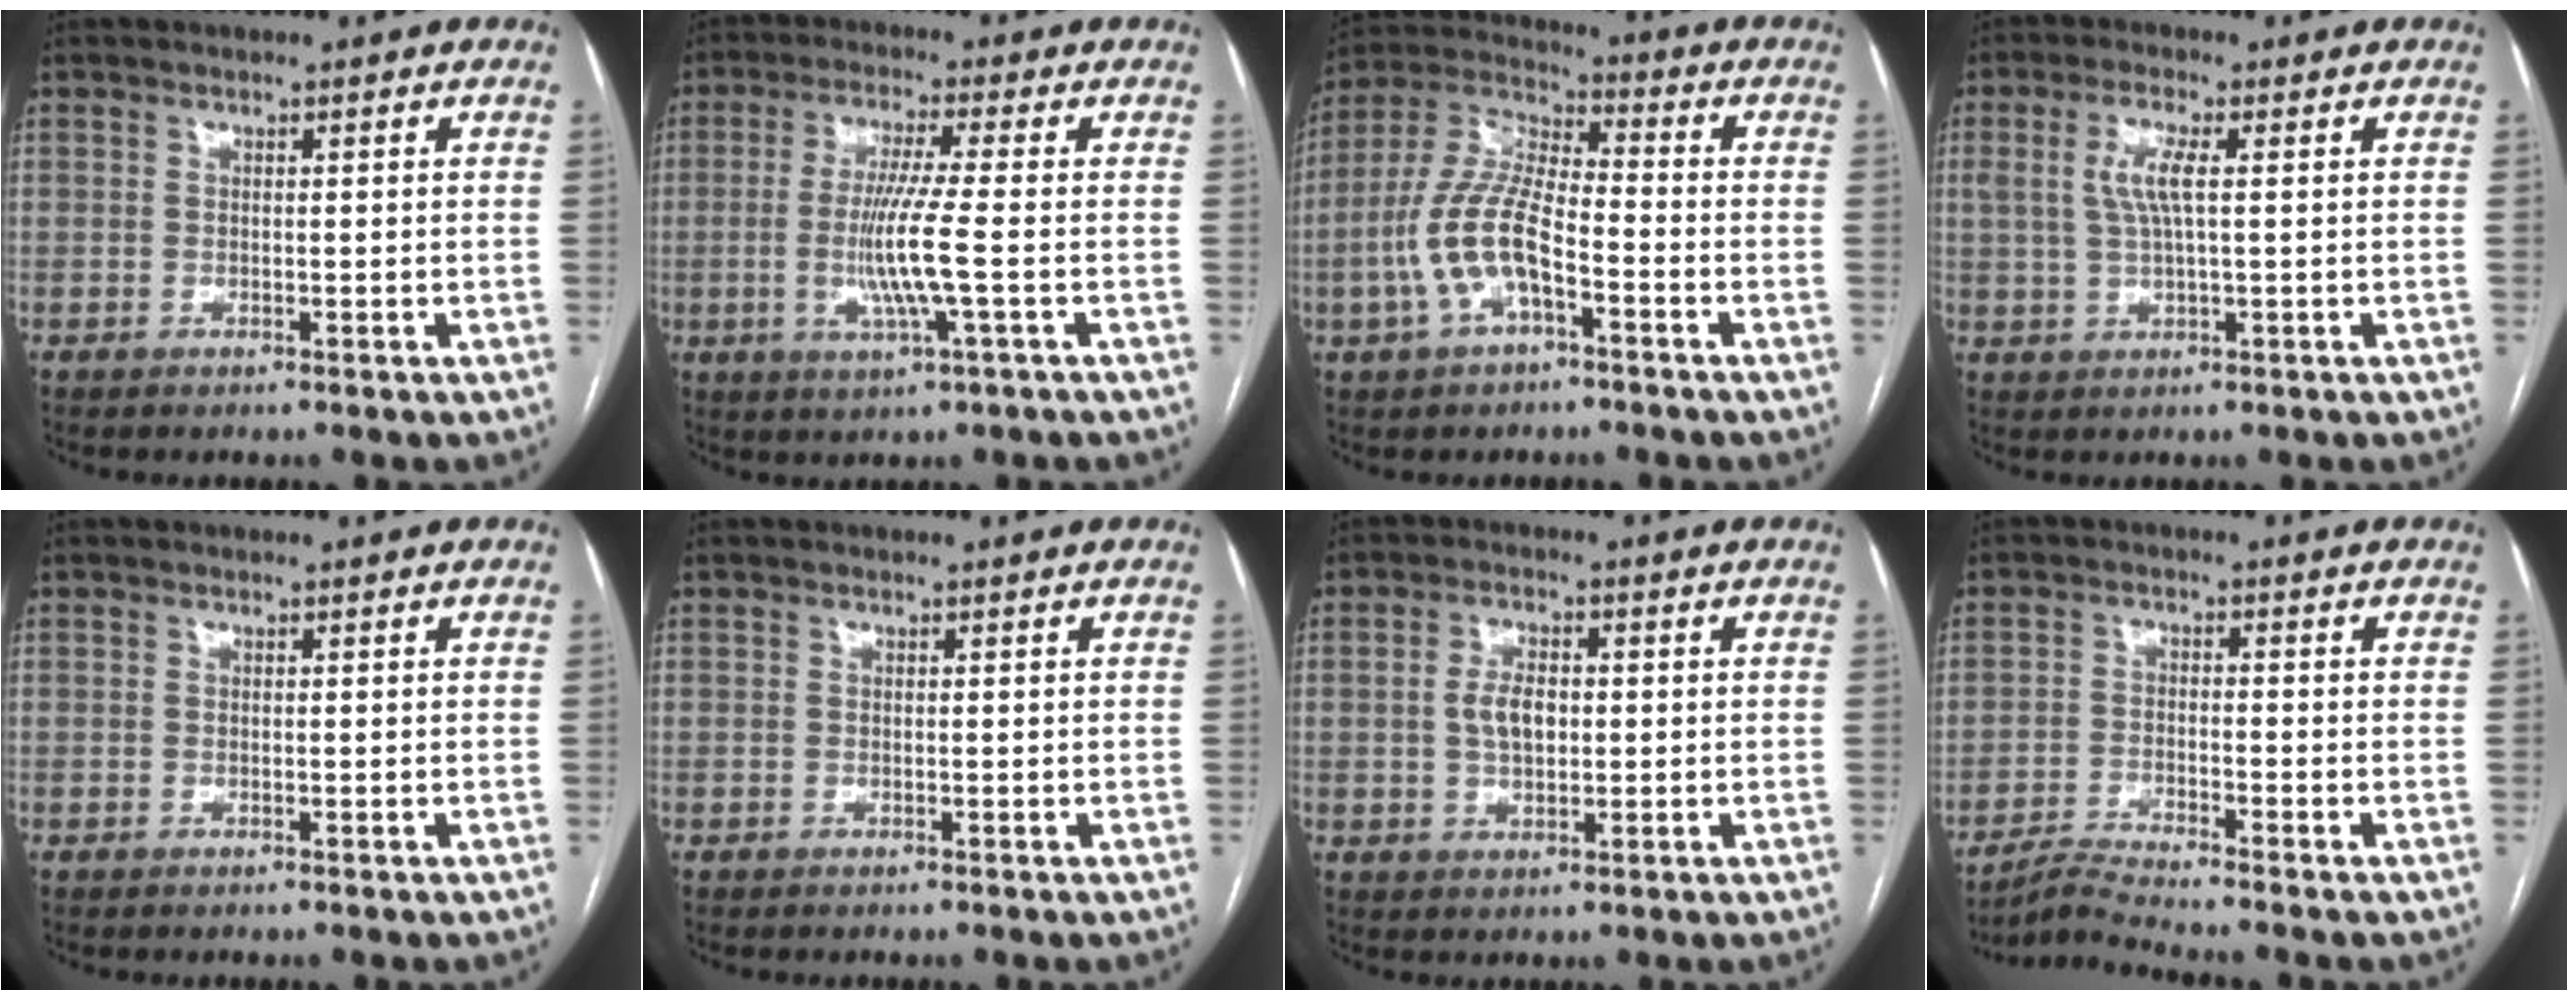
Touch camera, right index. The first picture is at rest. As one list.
[{"total": 8.2, "force": [-1.5, -0.7, 8.1], "torque": [-0.163, -0.011, -0.029]}, {"total": 11.5, "force": [-3.9, 3.9, 10.1], "torque": [-0.226, 0.015, -0.074]}, {"total": 4.8, "force": [1.0, 0.9, 4.6], "torque": [-0.103, 0.005, 0.022]}, {"total": 0.0}, {"total": 0.0}, {"total": 4.6, "force": [0.1, 2.5, 3.8], "torque": [-0.076, 0.008, 0.005]}, {"total": 5.1, "force": [-4.6, -2.1, 0.8], "torque": [-0.023, -0.020, -0.089]}]